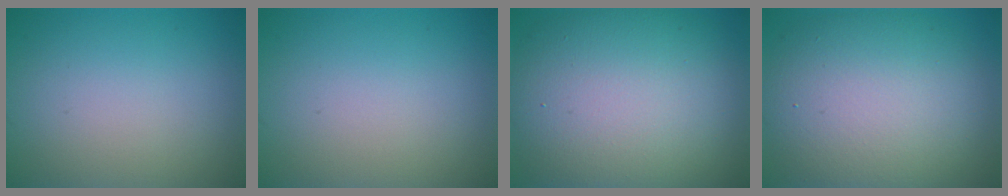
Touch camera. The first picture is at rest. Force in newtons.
{"total": 0.0}
{"total": 13.4, "press": 13.4, "slide": 1.0}
{"total": 11.2, "press": 11.2, "slide": 0.7}